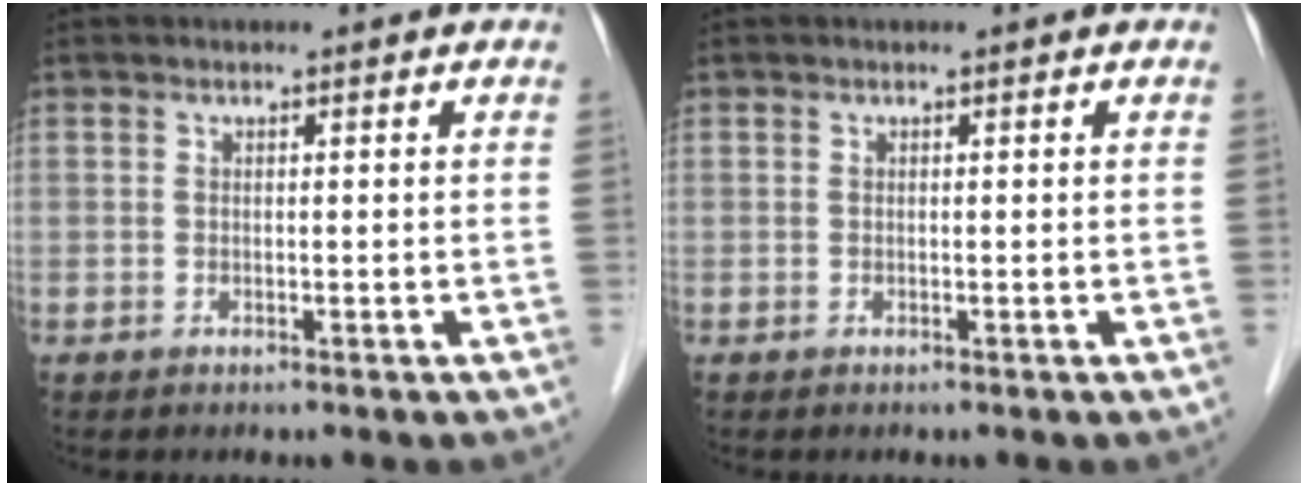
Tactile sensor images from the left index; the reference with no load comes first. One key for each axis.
{"total": 0.0}